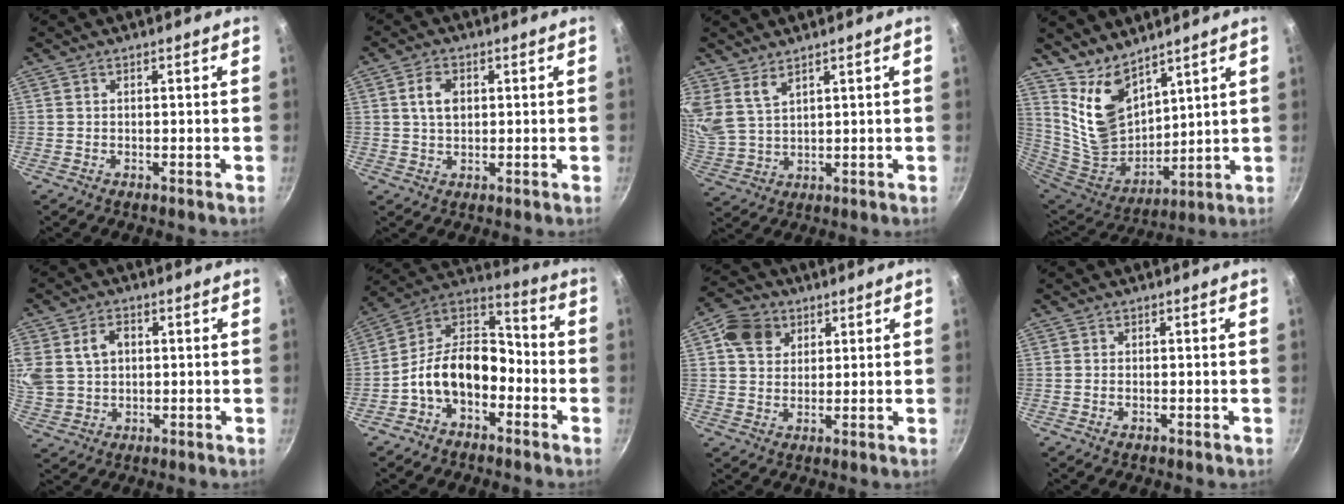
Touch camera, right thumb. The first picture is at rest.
{"total": 4.7, "force": [1.1, 3.2, 3.3], "torque": [-0.046, 0.000, 0.019]}
{"total": 5.5, "force": [4.1, 2.3, 2.9], "torque": [-0.053, -0.031, 0.095]}
{"total": 14.5, "force": [9.7, 7.5, 7.8], "torque": [-0.123, -0.099, 0.204]}
{"total": 13.2, "force": [3.1, 10.4, 7.4], "torque": [-0.158, 0.012, 0.064]}
{"total": 14.7, "force": [-5.2, 9.7, 9.7], "torque": [-0.135, 0.072, -0.115]}
{"total": 7.9, "force": [3.3, 6.3, 3.4], "torque": [-0.032, 0.000, 0.051]}
{"total": 0.9, "force": [-0.3, 0.6, 0.7], "torque": [-0.013, 0.001, -0.005]}